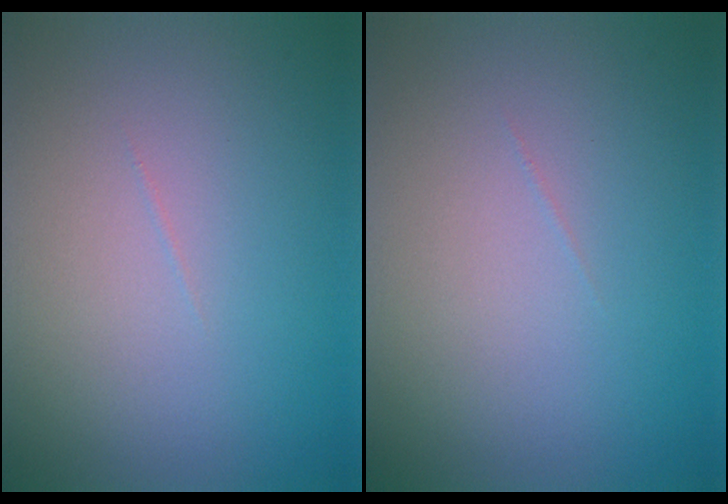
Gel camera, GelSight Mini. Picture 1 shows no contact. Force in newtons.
{"total": 0.0}